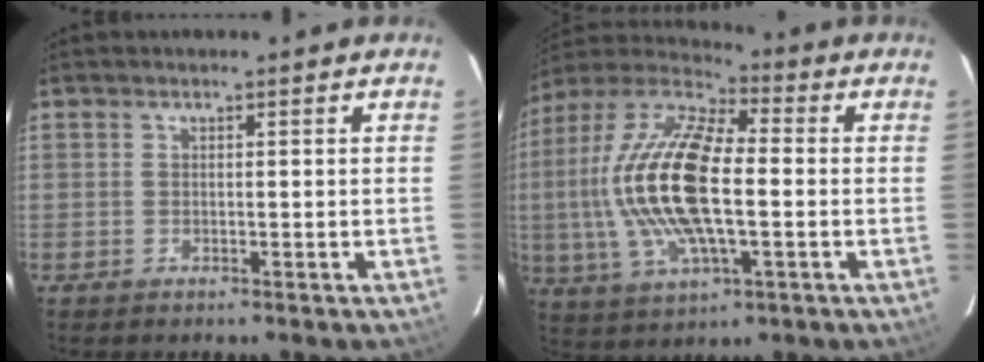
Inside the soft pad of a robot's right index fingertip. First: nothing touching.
{"total": 20.7, "force": [-0.7, 8.2, 19.0], "torque": [-0.379, 0.003, -0.020]}